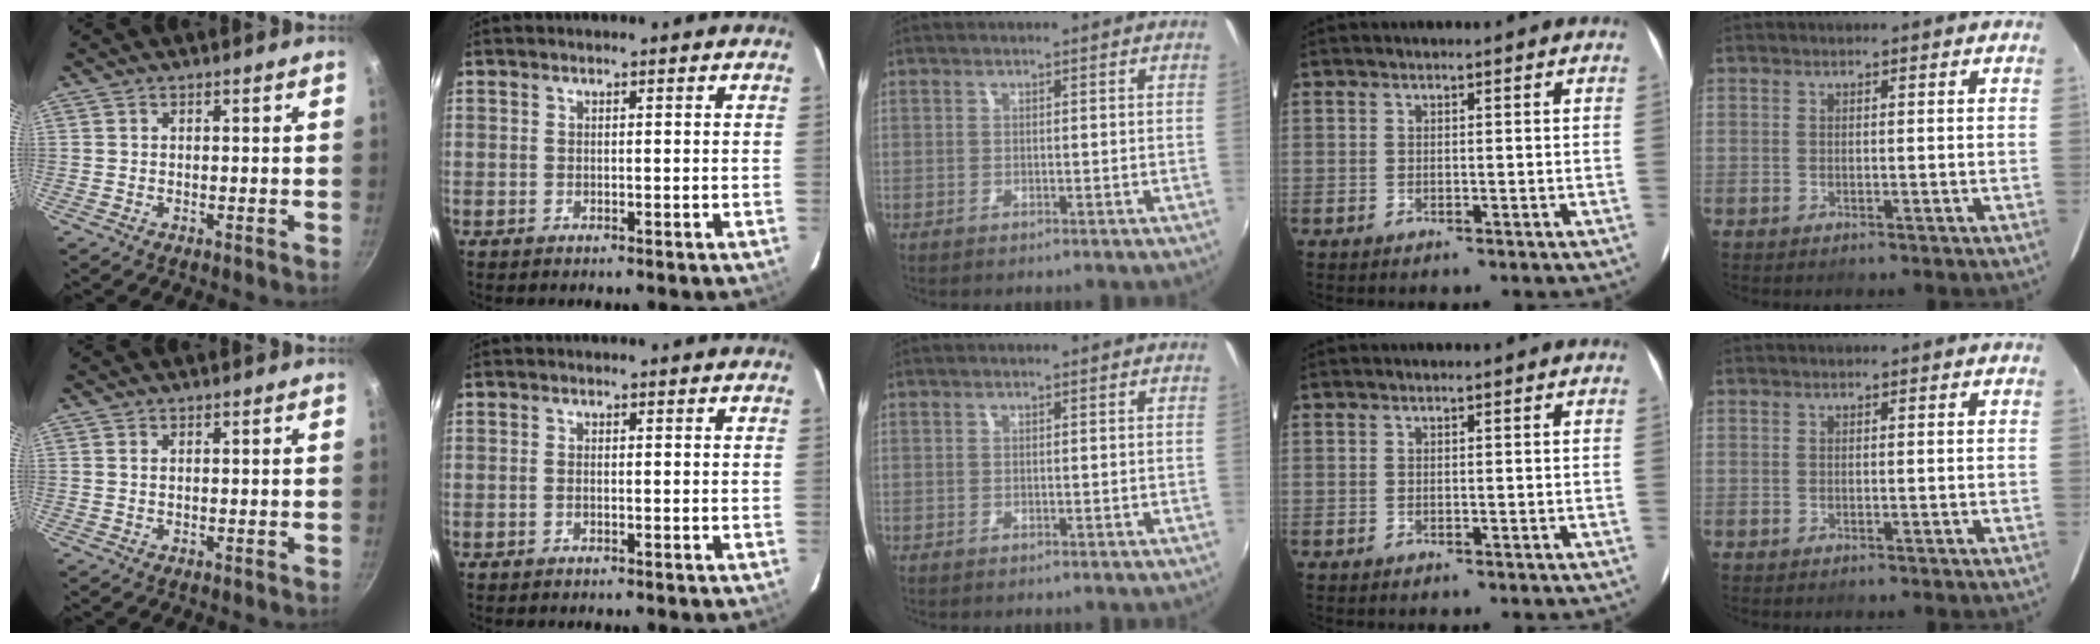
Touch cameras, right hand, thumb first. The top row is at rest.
{"thumb": {"total": 0.7, "force": [0.3, 0.4, 0.4], "torque": [-0.008, 0.001, 0.005]}, "index": {"total": 0.6, "force": [-0.3, 0.3, 0.4], "torque": [-0.011, 0.001, -0.006]}}